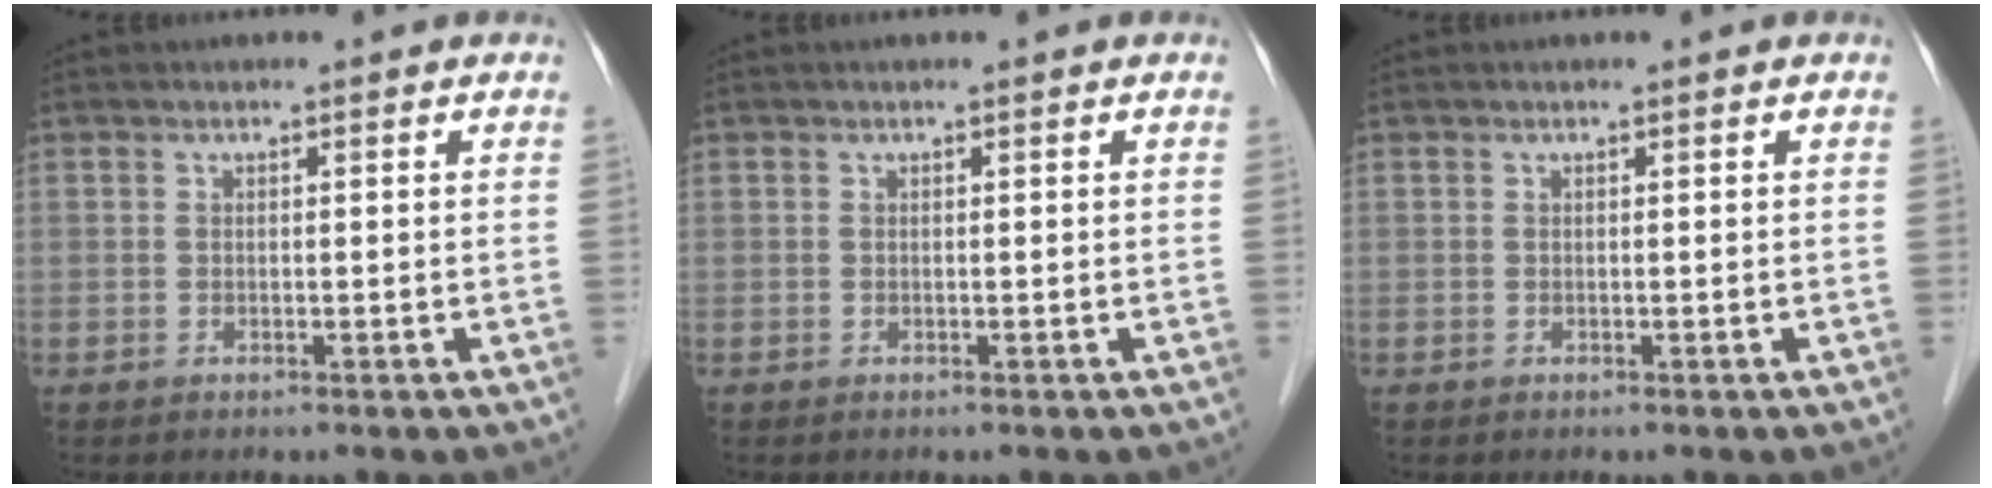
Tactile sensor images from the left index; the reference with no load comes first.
{"total": 0.0}
{"total": 0.0}